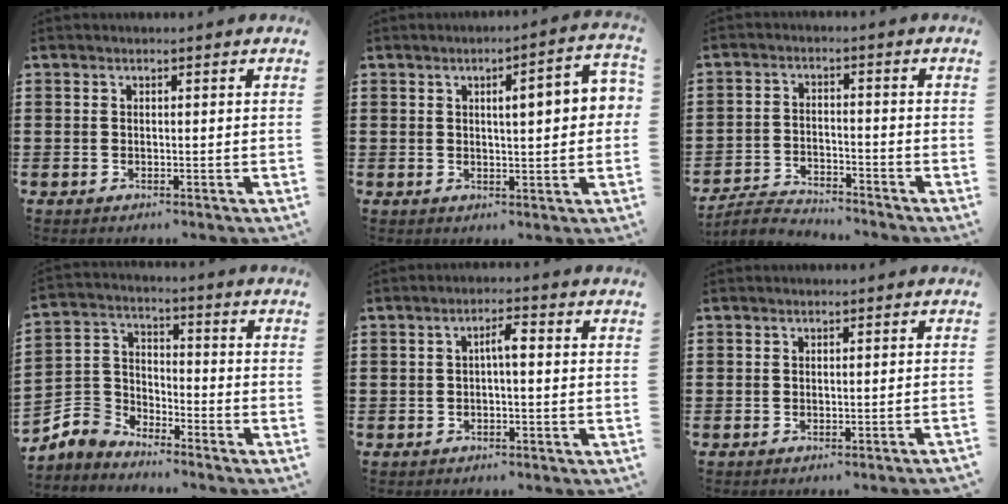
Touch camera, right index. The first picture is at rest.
{"total": 5.4, "force": [0.9, 1.2, 5.2], "torque": [-0.083, -0.001, 0.008]}
{"total": 3.2, "force": [-3.1, 0.5, 0.4], "torque": [-0.020, 0.004, -0.069]}
{"total": 4.7, "force": [-3.8, 2.8, -0.1], "torque": [-0.039, -0.003, -0.089]}
{"total": 2.6, "force": [-0.1, 0.6, 2.5], "torque": [-0.048, 0.007, -0.006]}
{"total": 0.8, "force": [-0.6, -0.2, 0.4], "torque": [-0.008, -0.002, -0.013]}